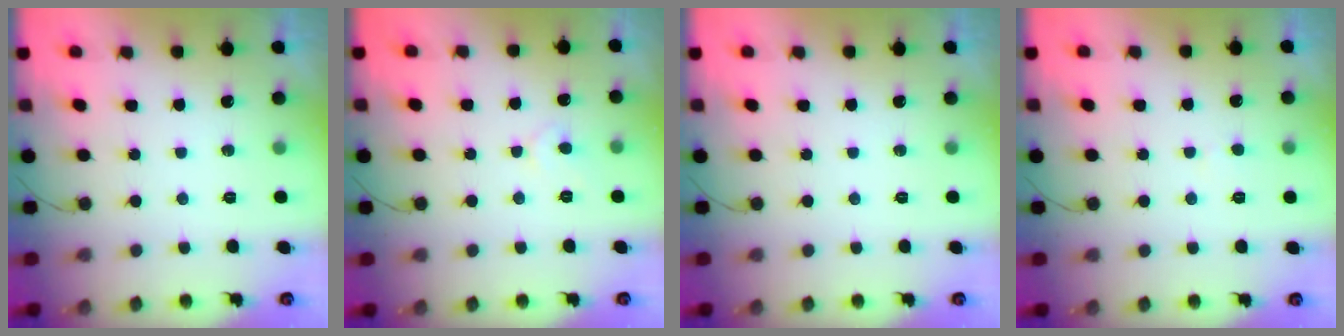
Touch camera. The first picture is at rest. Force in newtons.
{"total": 4.1, "press": 4.1, "slide": 0.6}
{"total": 0.0}
{"total": 2.4, "press": 2.4, "slide": 0.2}